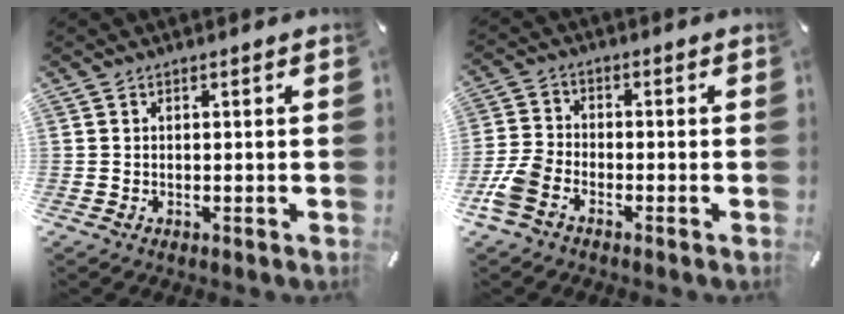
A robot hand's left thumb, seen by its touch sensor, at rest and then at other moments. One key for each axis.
{"total": 6.4, "fx": -3.3, "fy": 4.0, "fz": 3.7, "tx": -0.088, "ty": 0.011, "tz": -0.064}